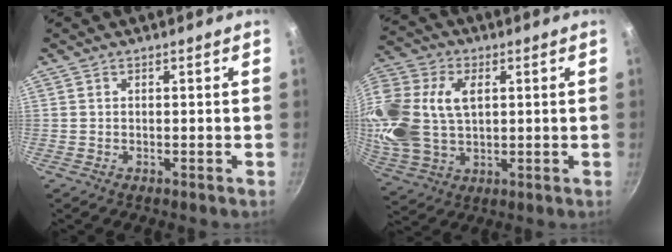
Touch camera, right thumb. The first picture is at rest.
{"total": 21.7, "force": [4.4, 15.0, 15.0], "torque": [-0.351, 0.016, 0.086]}